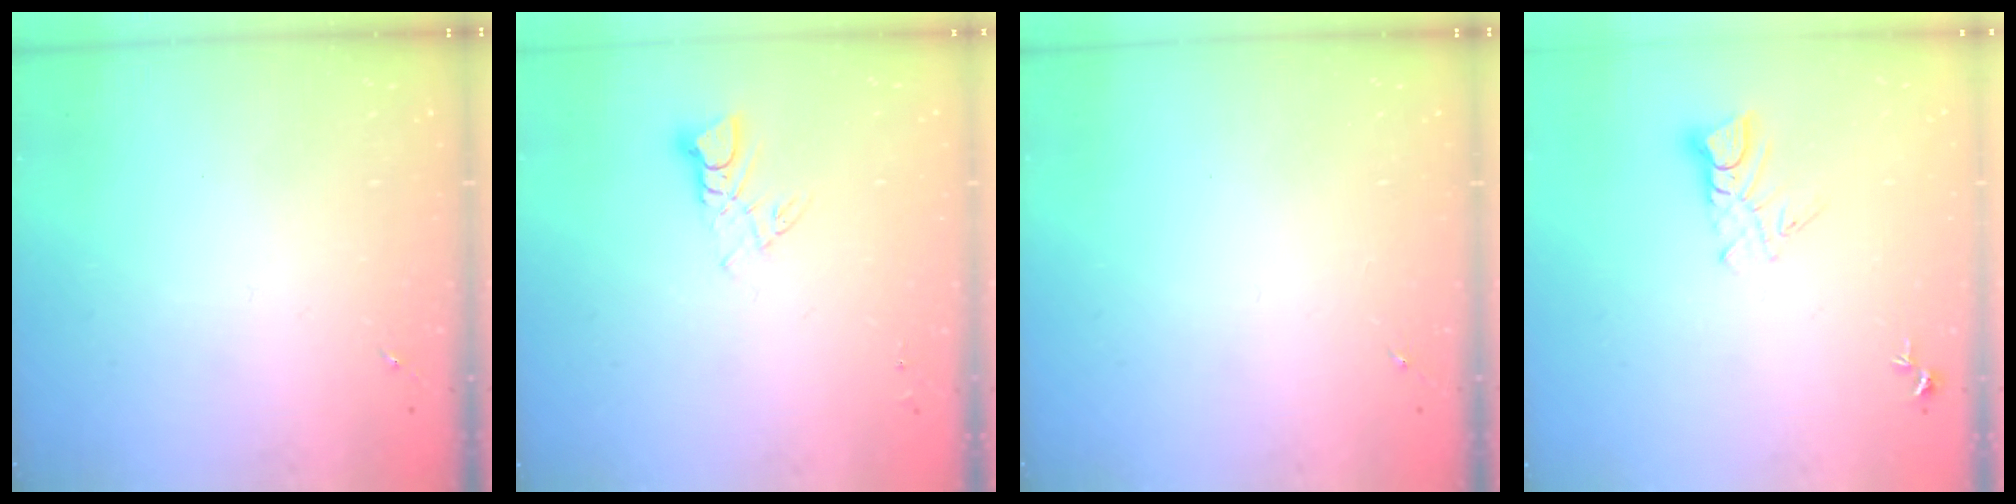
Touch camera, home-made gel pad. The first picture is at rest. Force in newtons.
{"total": 5.0, "press": 5.0, "slide": 0.3}
{"total": 0.0}
{"total": 5.9, "press": 5.9, "slide": 0.5}